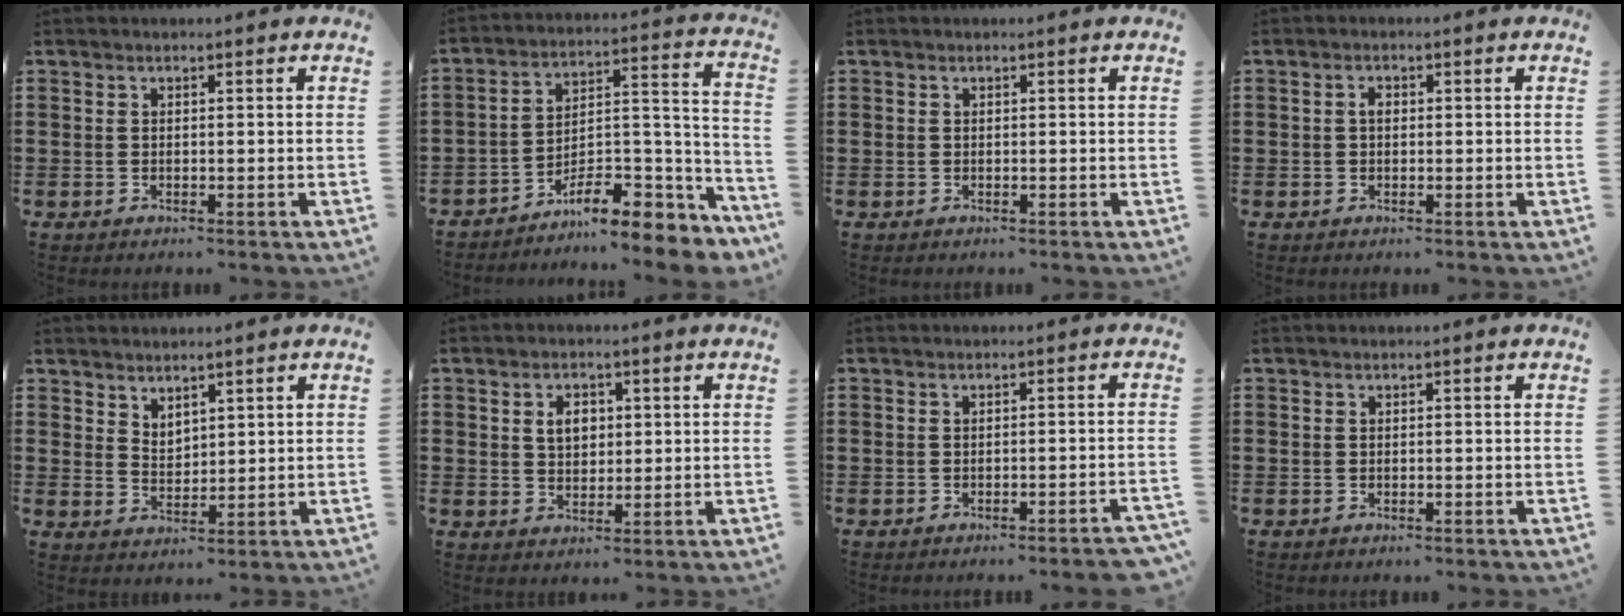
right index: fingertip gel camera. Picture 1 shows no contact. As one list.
[{"total": 9.6, "force": [-8.0, 2.7, 4.6], "torque": [-0.059, 0.023, -0.148]}, {"total": 0.0}, {"total": 1.3, "force": [0.0, 0.8, 1.0], "torque": [-0.021, 0.005, -0.001]}, {"total": 2.8, "force": [2.6, 0.8, -0.1], "torque": [-0.004, -0.003, 0.051]}, {"total": 3.4, "force": [0.9, 2.4, 2.3], "torque": [-0.052, 0.011, 0.014]}, {"total": 1.6, "force": [-1.4, -0.3, 0.8], "torque": [-0.013, -0.002, -0.026]}, {"total": 0.0}]